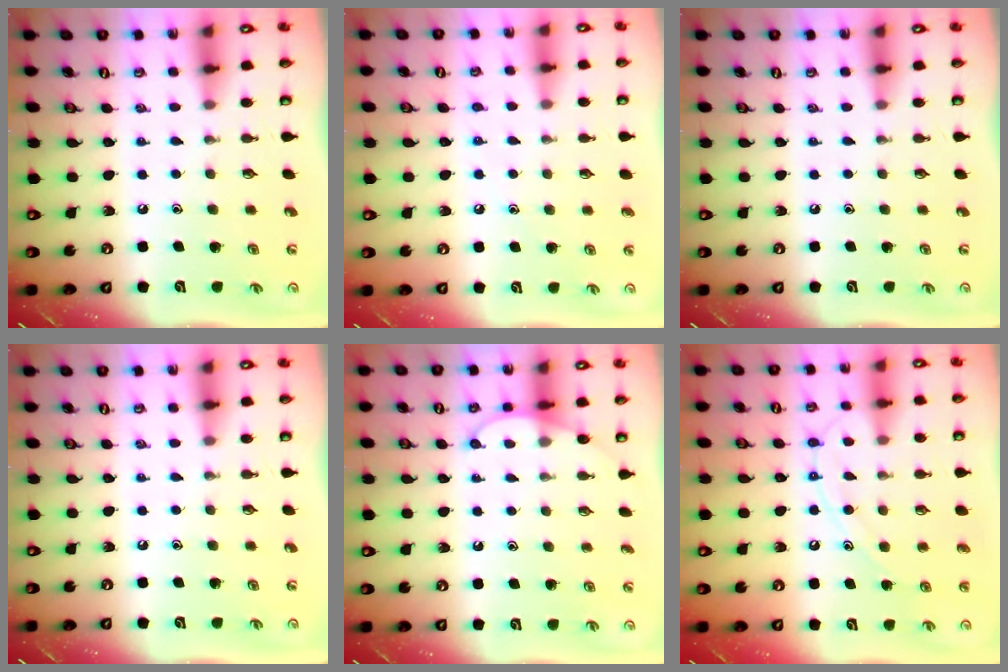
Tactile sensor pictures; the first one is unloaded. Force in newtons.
{"total": 4.5, "press": 4.4, "slide": 0.4}
{"total": 0.0}
{"total": 0.0}
{"total": 6.5, "press": 6.5, "slide": 0.5}
{"total": 10.2, "press": 10.2, "slide": 0.9}